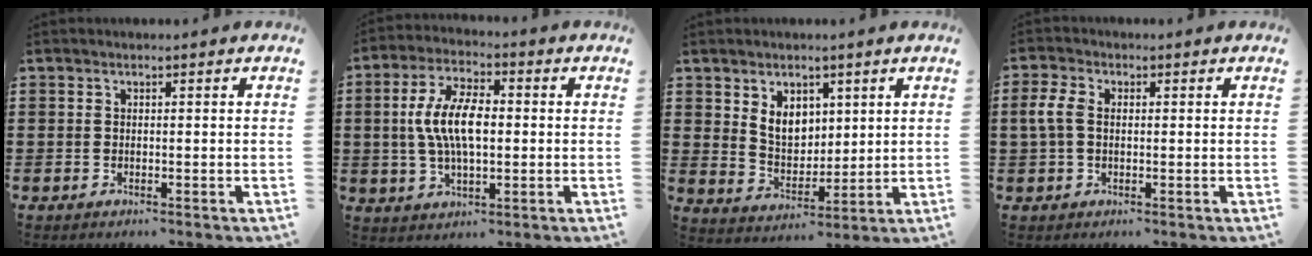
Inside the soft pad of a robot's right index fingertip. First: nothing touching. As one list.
[{"total": 8.9, "force": [0.3, 3.7, 8.1], "torque": [-0.176, 0.001, 0.000]}, {"total": 5.8, "force": [2.6, 4.1, 3.0], "torque": [-0.066, 0.009, 0.048]}, {"total": 4.0, "force": [0.2, 2.6, 3.0], "torque": [-0.083, 0.002, -0.004]}]